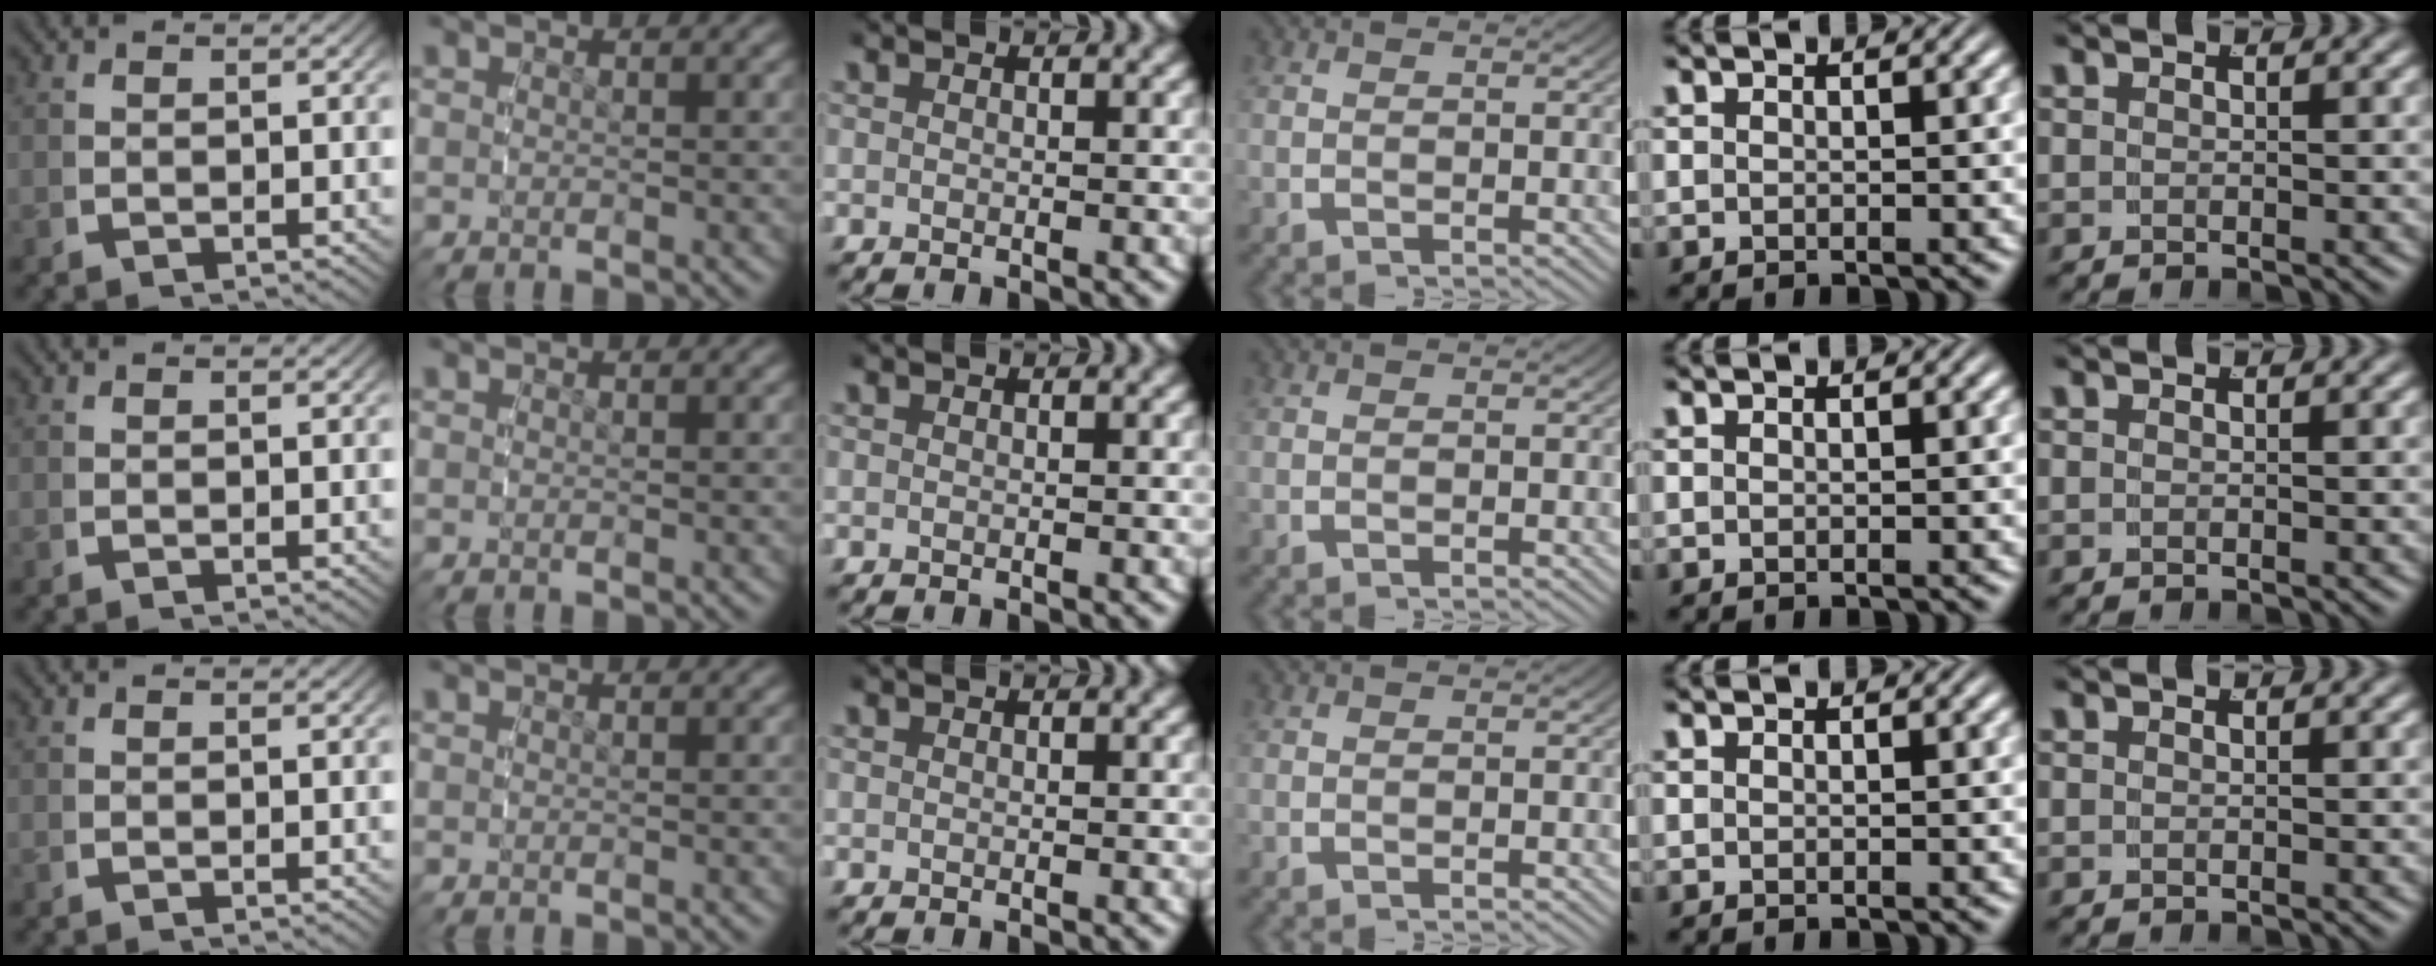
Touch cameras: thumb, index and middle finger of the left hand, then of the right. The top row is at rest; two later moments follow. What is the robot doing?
{"motion": "reach", "object": "dispenser bottle"}